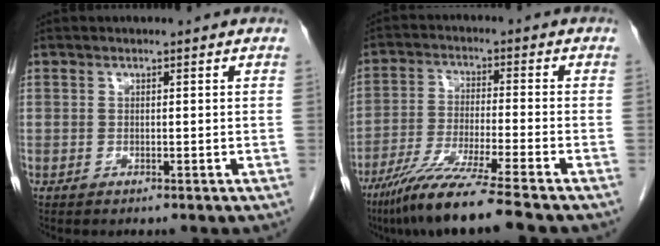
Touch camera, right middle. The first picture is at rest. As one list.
[{"total": 11.6, "force": [-8.8, -1.3, 7.5], "torque": [-0.132, -0.043, -0.154]}]